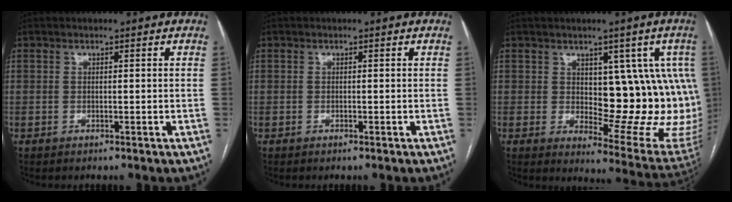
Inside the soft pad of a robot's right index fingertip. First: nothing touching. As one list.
[{"total": 0.0}, {"total": 14.9, "force": [2.2, 6.7, 13.2], "torque": [-0.131, 0.002, 0.040]}]